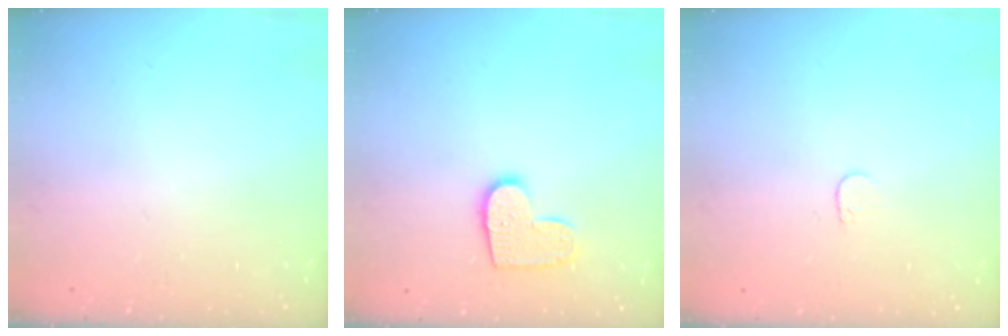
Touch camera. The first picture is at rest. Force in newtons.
{"total": 9.9, "press": 9.9, "slide": 0.4}
{"total": 3.7, "press": 3.6, "slide": 0.3}